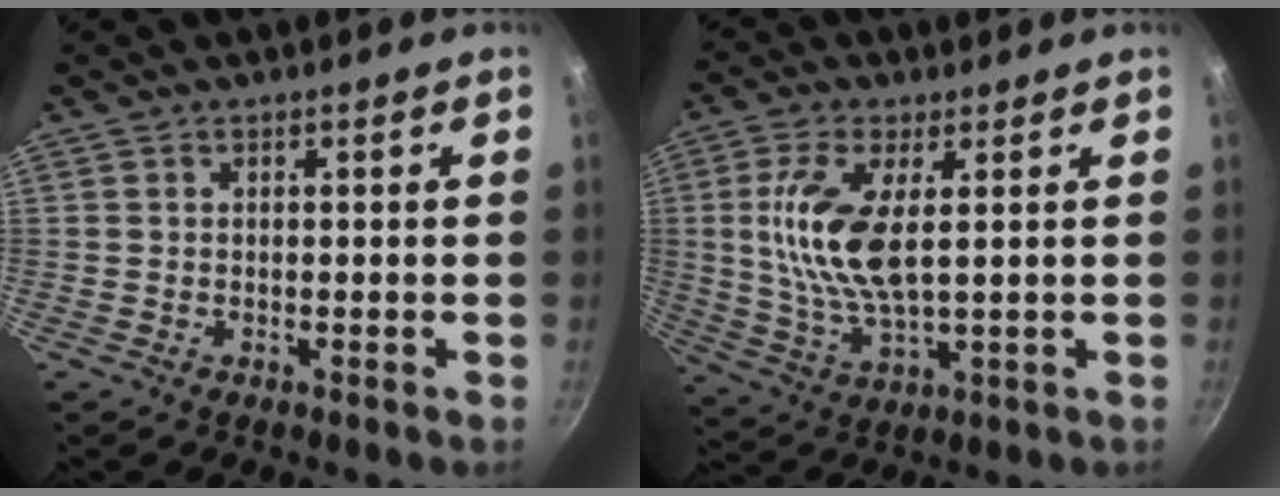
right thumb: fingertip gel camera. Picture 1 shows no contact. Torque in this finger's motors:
{"motor_torque": [1.57, 1.53, 1.64, -0.46, 0.43]}